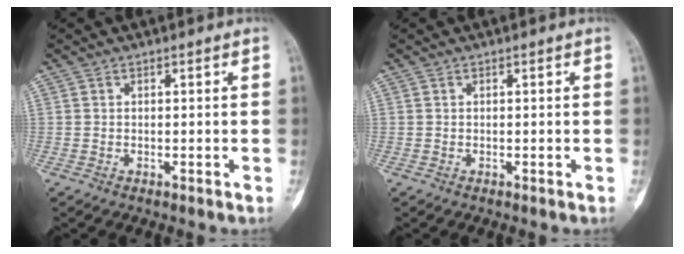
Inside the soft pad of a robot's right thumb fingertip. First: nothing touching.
{"total": 0.0}